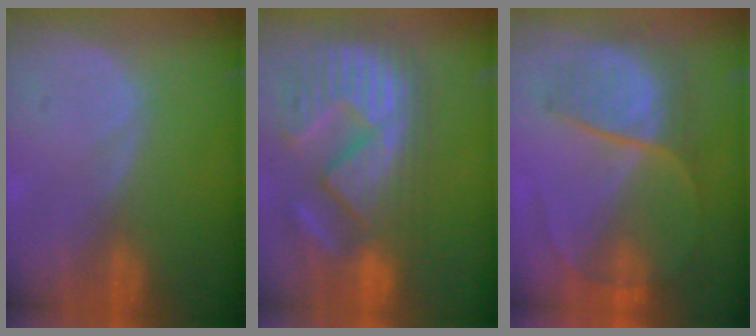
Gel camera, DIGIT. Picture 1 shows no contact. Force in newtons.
{"total": 13.2, "press": 12.1, "slide": 5.4}
{"total": 6.9, "press": 6.6, "slide": 1.7}